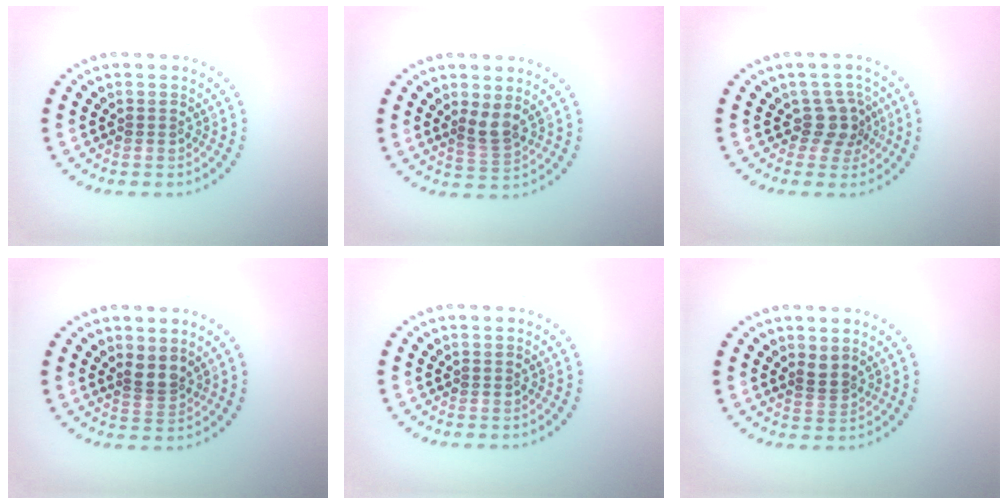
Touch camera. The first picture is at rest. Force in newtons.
{"total": 2.1, "press": 1.6, "slide": 1.4}
{"total": 2.6, "press": 2.1, "slide": 1.6}
{"total": 2.0, "press": 1.5, "slide": 1.3}
{"total": 0.0}
{"total": 1.4, "press": 0.9, "slide": 1.1}